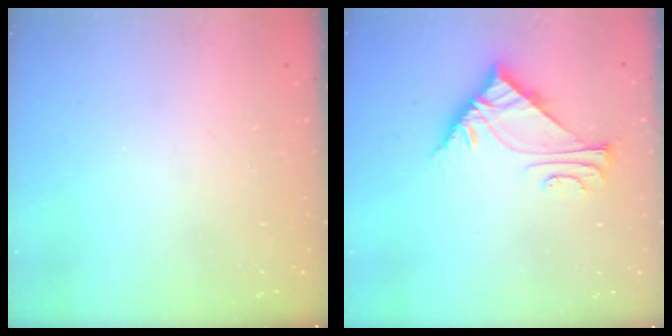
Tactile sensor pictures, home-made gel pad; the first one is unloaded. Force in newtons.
{"total": 6.4, "press": 6.4, "slide": 0.1}